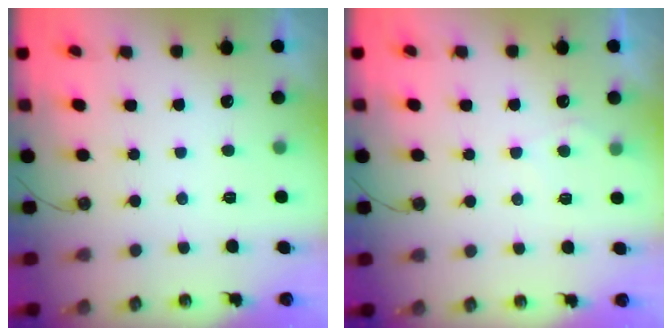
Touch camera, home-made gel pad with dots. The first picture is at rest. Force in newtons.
{"total": 4.9, "press": 4.9, "slide": 0.4}